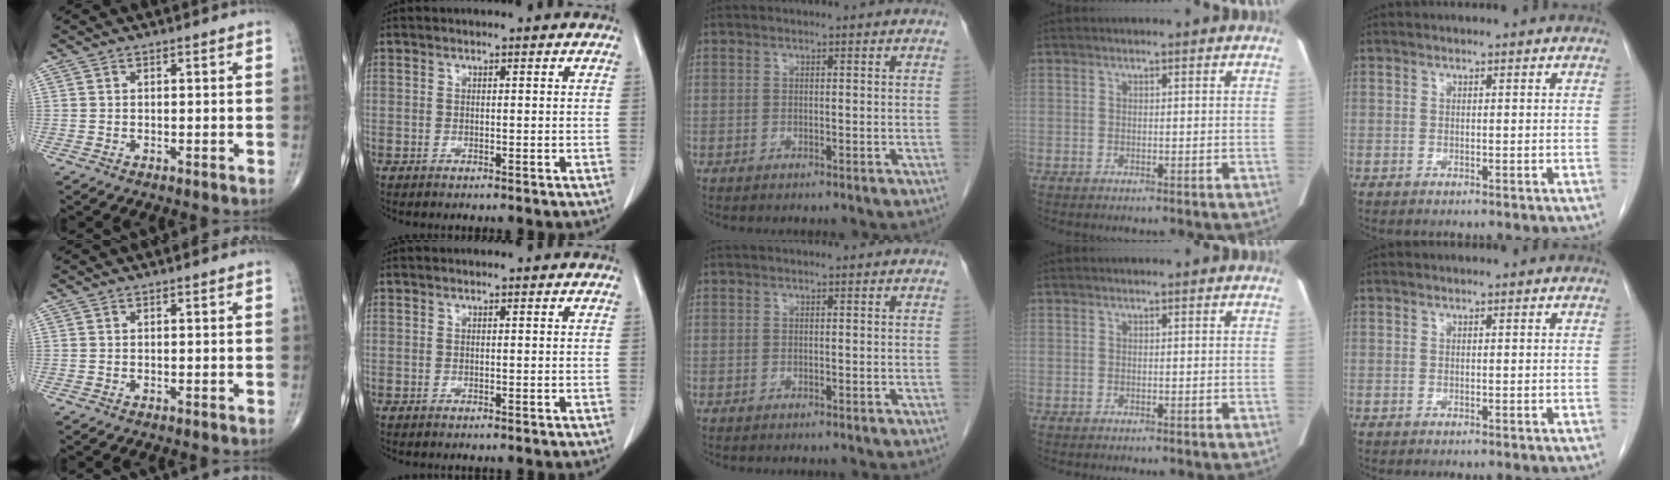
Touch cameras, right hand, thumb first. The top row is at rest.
{}